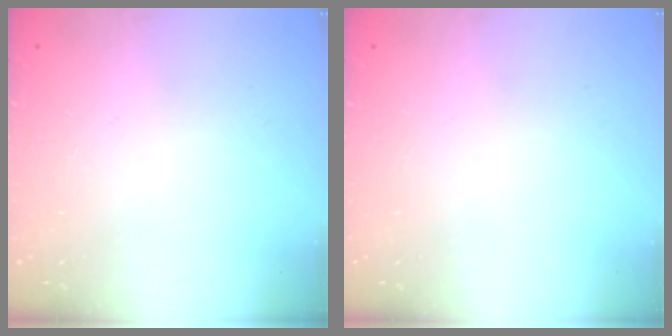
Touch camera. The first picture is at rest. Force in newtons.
{"total": 0.0}